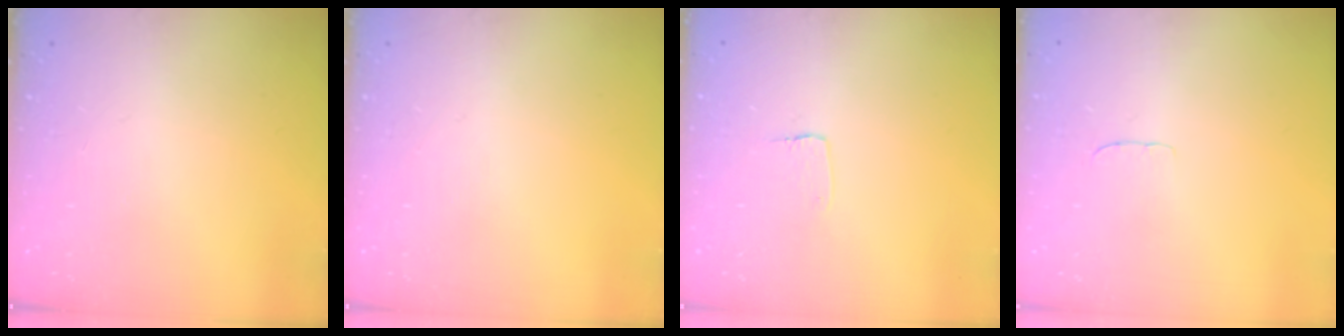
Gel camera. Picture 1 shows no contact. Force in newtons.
{"total": 0.0}
{"total": 3.1, "press": 3.1, "slide": 0.3}
{"total": 3.3, "press": 3.3, "slide": 0.2}